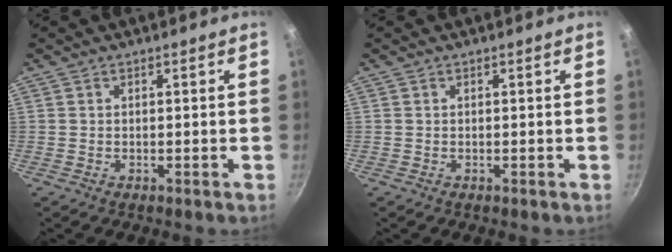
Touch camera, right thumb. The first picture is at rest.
{"total": 0.0}